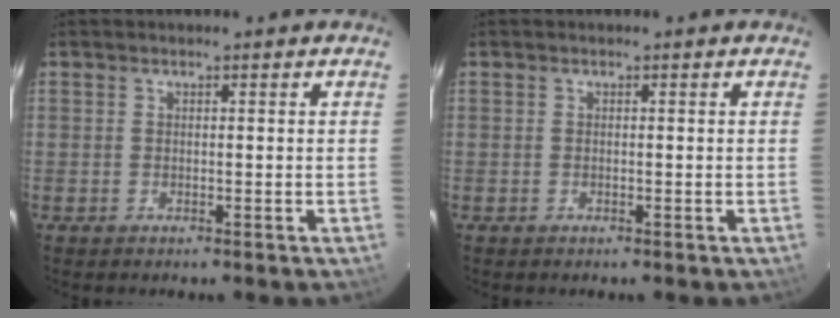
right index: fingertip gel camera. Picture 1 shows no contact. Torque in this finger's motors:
{"motor_torque": [0.02, 0.01, 0.01, 0.00]}